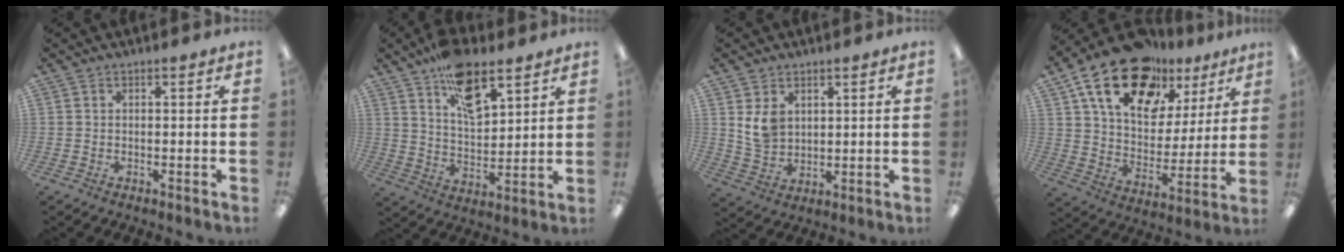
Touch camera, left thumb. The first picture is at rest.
{"total": 13.5, "force": [8.6, 6.2, 8.3], "torque": [-0.130, -0.039, 0.153]}
{"total": 6.6, "force": [3.1, 4.9, 3.1], "torque": [-0.064, -0.006, 0.059]}
{"total": 20.7, "force": [13.3, 11.5, 11.0], "torque": [-0.195, -0.068, 0.239]}